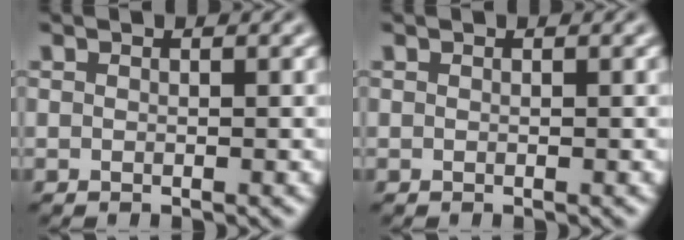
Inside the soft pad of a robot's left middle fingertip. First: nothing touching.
{"total": 0.0}